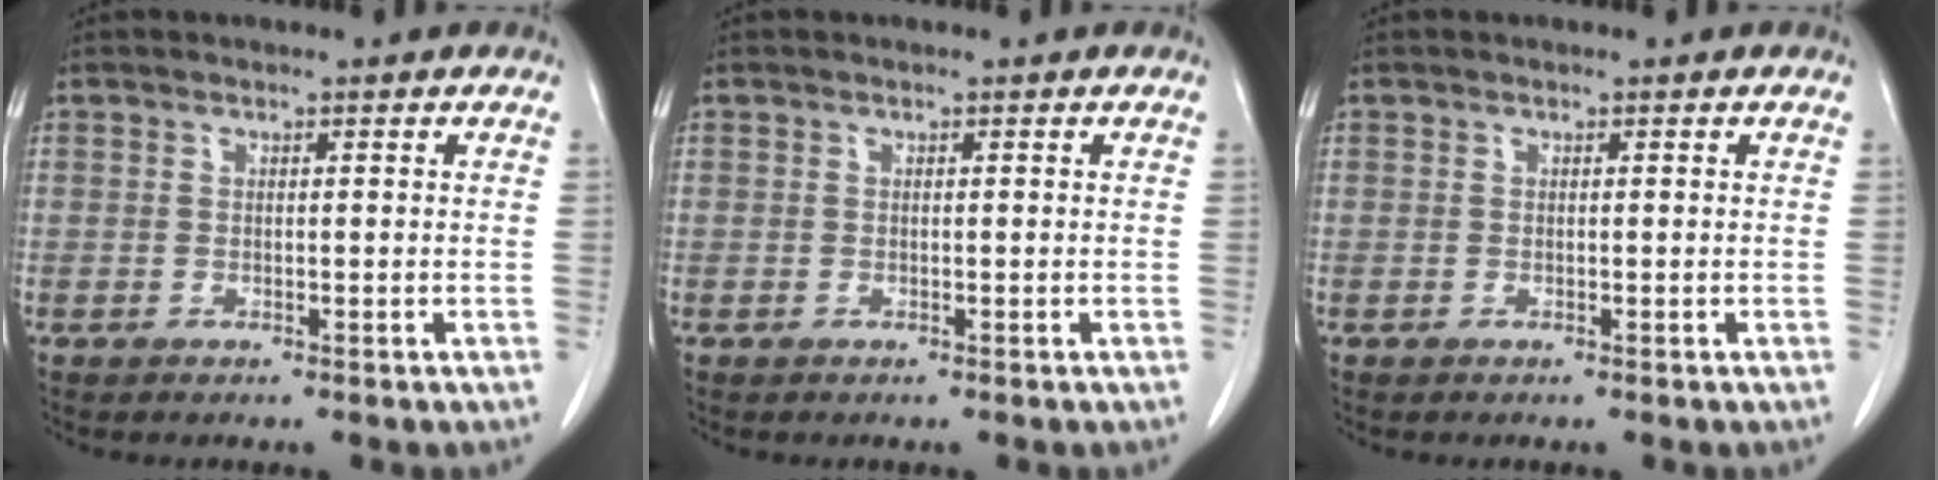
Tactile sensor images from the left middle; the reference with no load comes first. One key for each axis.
{"total": 0.0}
{"total": 0.0}